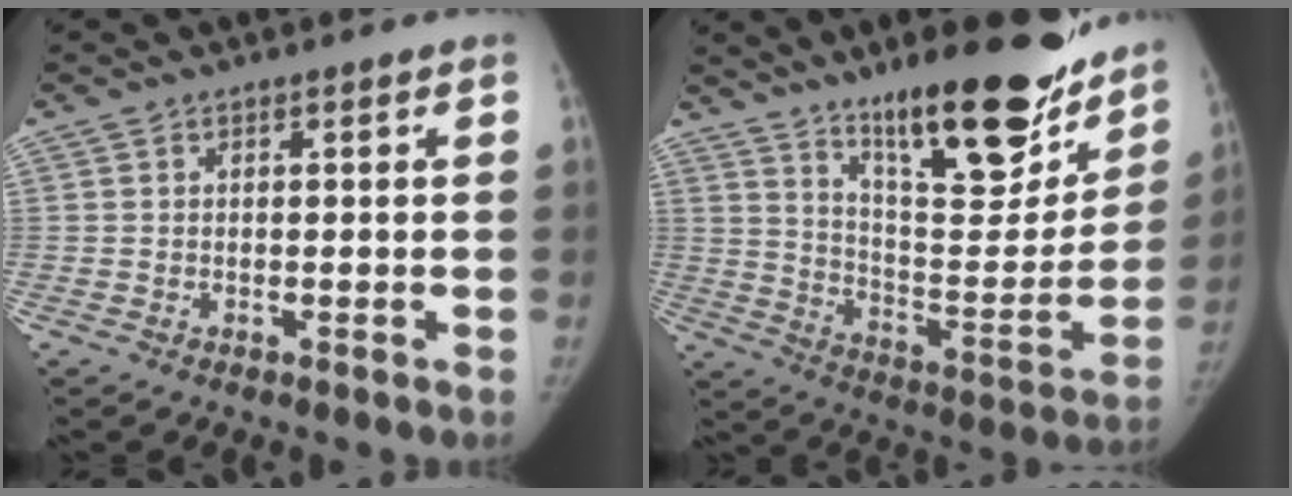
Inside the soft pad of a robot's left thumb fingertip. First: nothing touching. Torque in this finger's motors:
{"motor_torque": [0.48, 0.46, 1.40, -1.37, 0.10]}